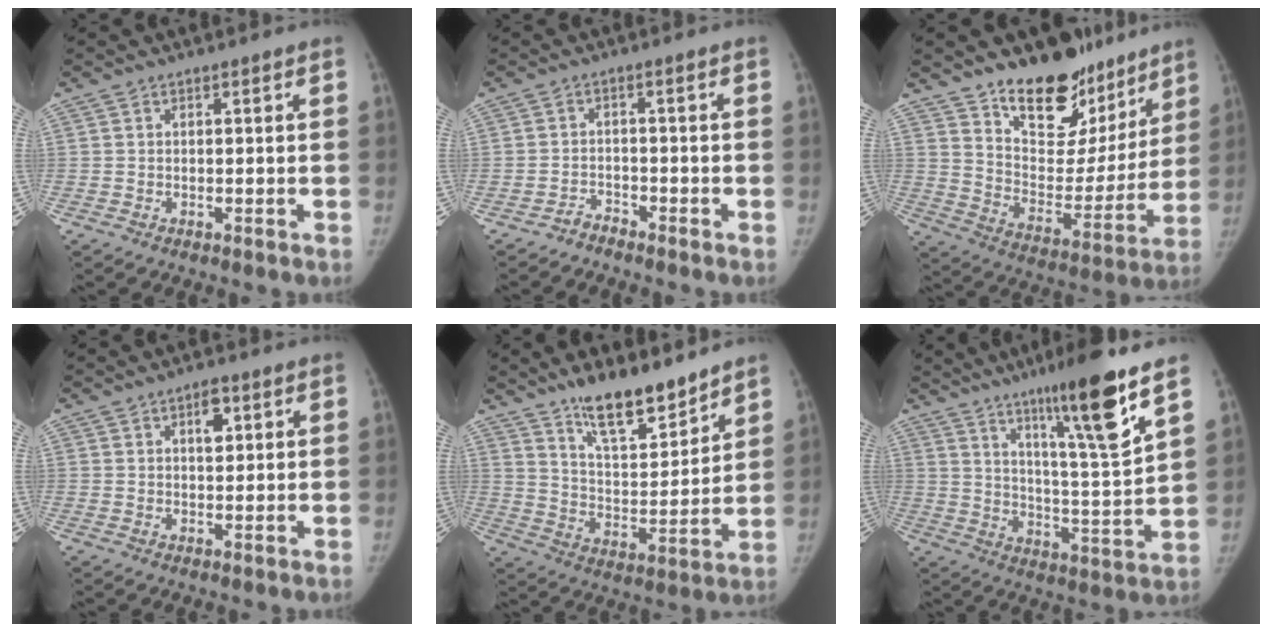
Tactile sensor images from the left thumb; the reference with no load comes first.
{"total": 2.1, "force": [-2.0, 0.4, -0.4], "torque": [0.017, 0.007, -0.038]}
{"total": 21.9, "force": [15.9, 11.4, 10.0], "torque": [-0.089, -0.101, 0.250]}
{"total": 4.5, "force": [2.0, 2.5, 3.2], "torque": [-0.025, -0.008, 0.027]}
{"total": 14.2, "force": [11.2, 4.2, 7.5], "torque": [-0.089, -0.083, 0.195]}
{"total": 17.5, "force": [10.5, 1.1, 14.0], "torque": [-0.210, -0.063, 0.172]}